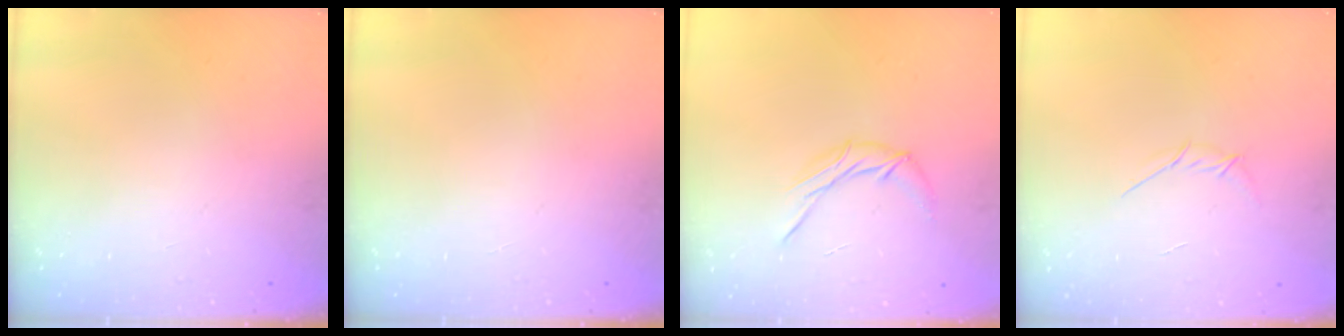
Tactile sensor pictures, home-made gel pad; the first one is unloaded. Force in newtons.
{"total": 0.0}
{"total": 7.3, "press": 7.3, "slide": 0.5}
{"total": 3.9, "press": 3.8, "slide": 1.0}